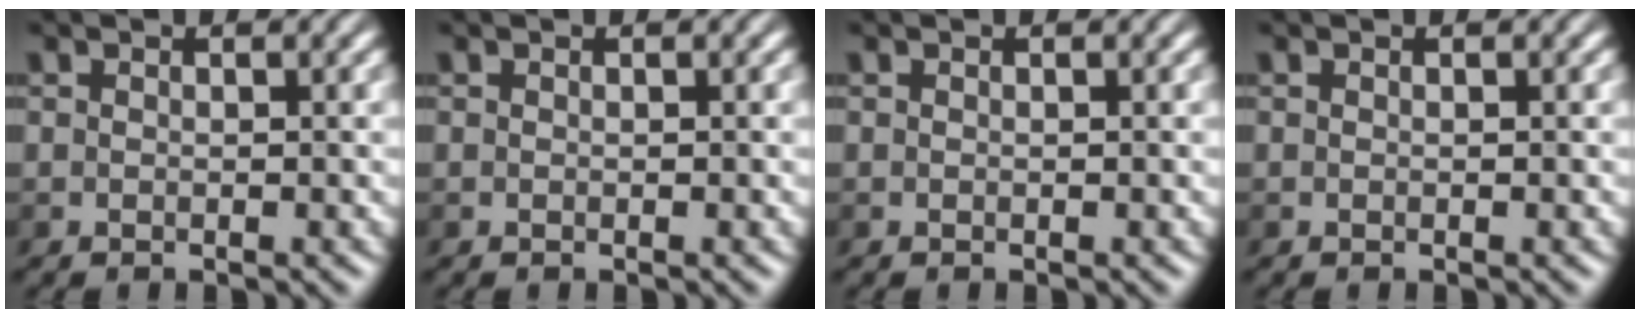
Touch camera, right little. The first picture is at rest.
{"total": 0.0}
{"total": 0.0}
{"total": 0.0}